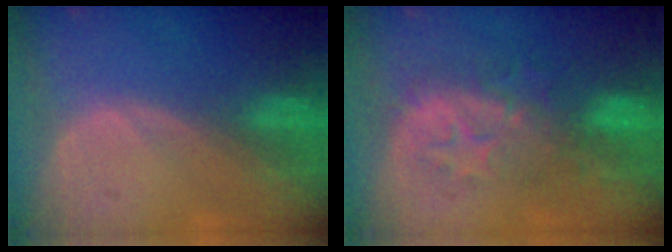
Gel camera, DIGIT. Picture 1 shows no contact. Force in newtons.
{"total": 8.4, "press": 8.2, "slide": 1.6}